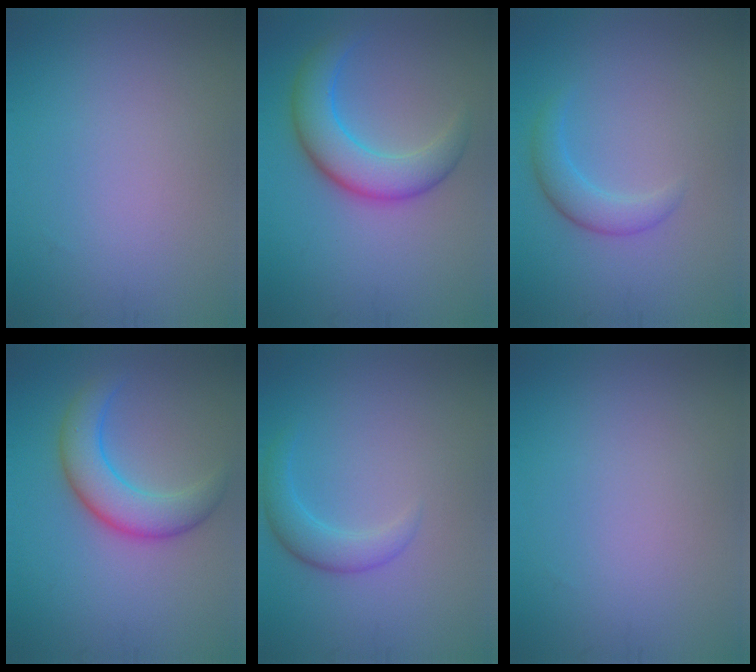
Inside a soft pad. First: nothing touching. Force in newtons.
{"total": 5.7, "press": 5.7, "slide": 0.0}
{"total": 2.4, "press": 2.4, "slide": 0.1}
{"total": 5.0, "press": 5.0, "slide": 0.1}
{"total": 2.5, "press": 2.5, "slide": 0.1}
{"total": 0.0}